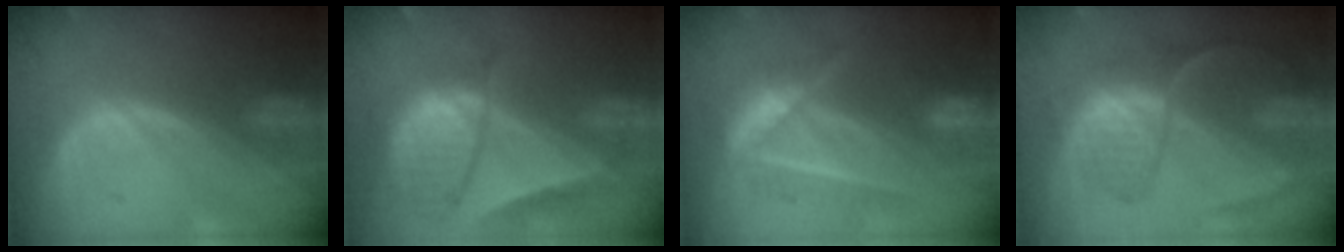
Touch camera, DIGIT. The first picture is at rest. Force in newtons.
{"total": 9.6, "press": 8.1, "slide": 5.1}
{"total": 7.3, "press": 7.3, "slide": 0.2}
{"total": 9.0, "press": 7.5, "slide": 5.0}